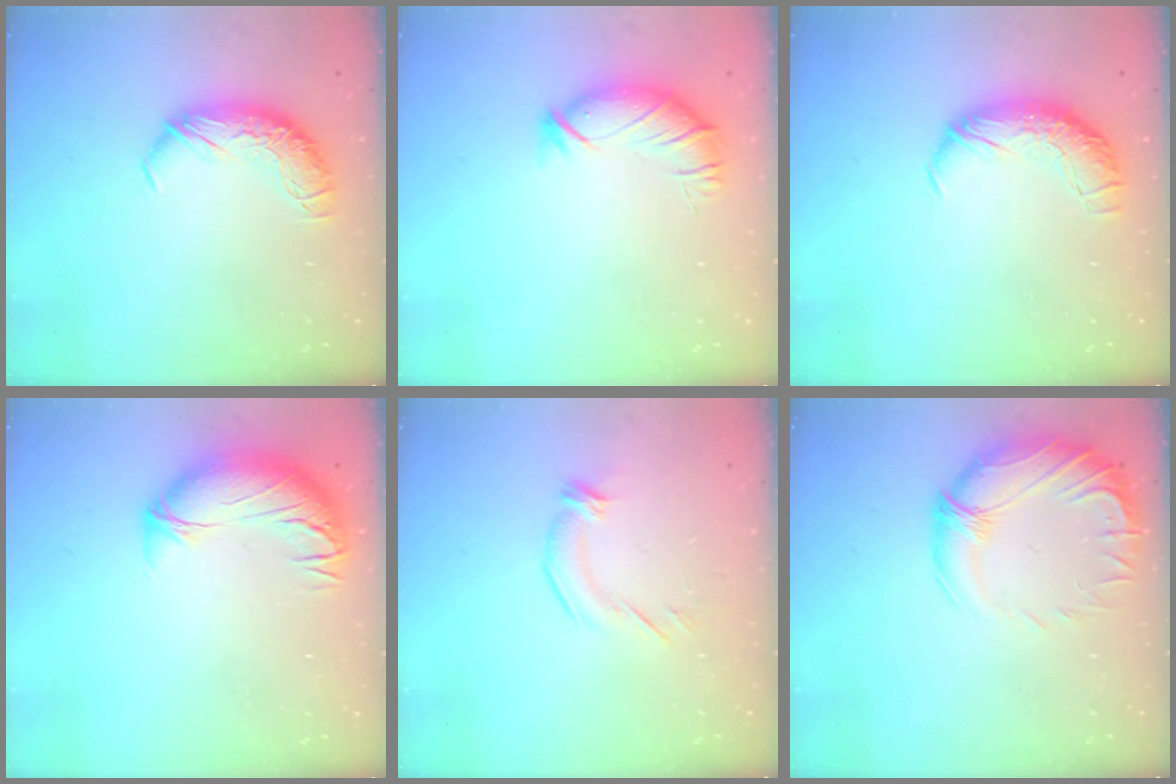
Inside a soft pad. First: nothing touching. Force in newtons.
{"total": 3.2, "press": 2.5, "slide": 1.9}
{"total": 2.4, "press": 1.2, "slide": 2.1}
{"total": 3.2, "press": 2.5, "slide": 2.0}
{"total": 2.6, "press": 2.0, "slide": 1.7}
{"total": 3.0, "press": 1.1, "slide": 2.8}